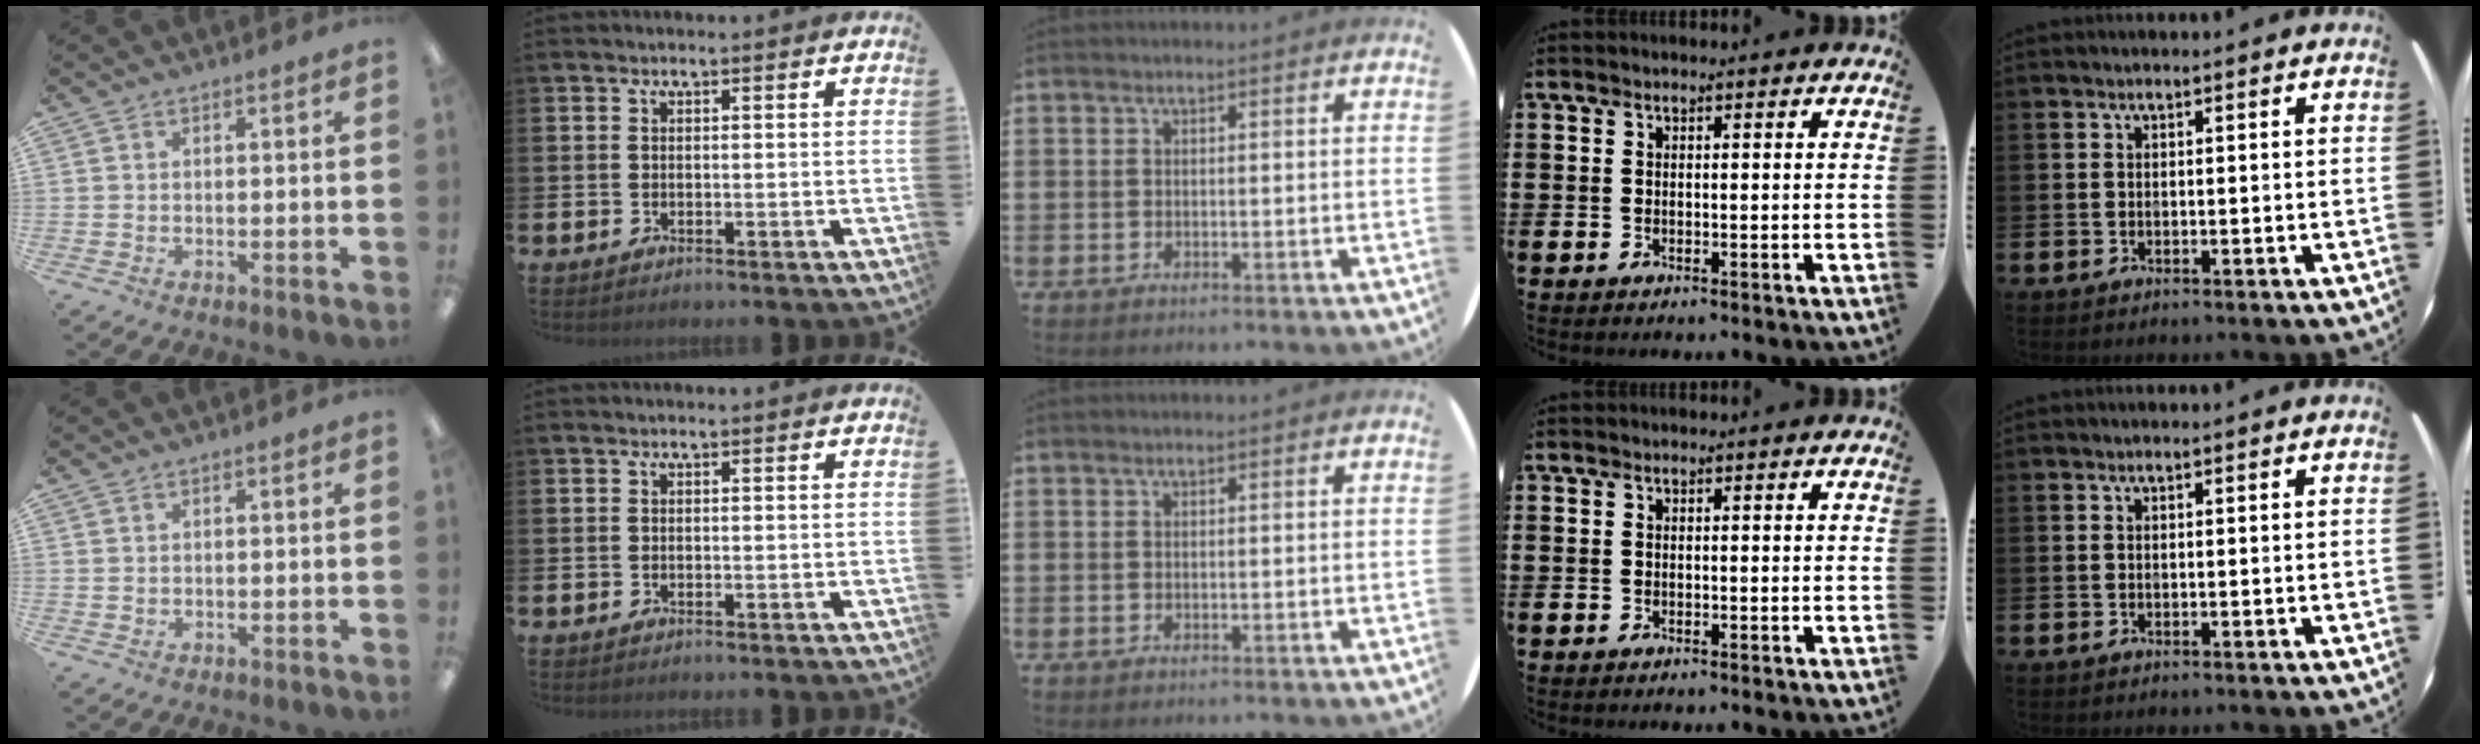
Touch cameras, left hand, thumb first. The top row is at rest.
{"thumb": {"total": 0.7, "force": [0.5, 0.4, 0.3], "torque": [-0.005, 0.002, 0.009]}}